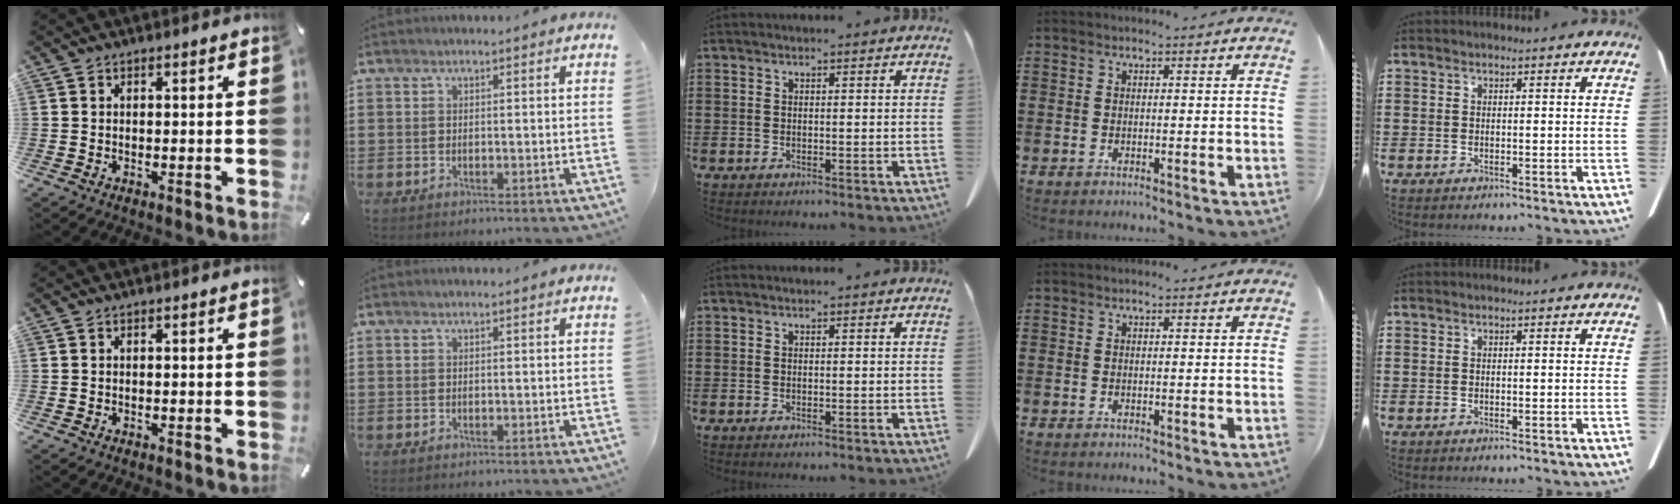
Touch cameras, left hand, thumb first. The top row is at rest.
{}